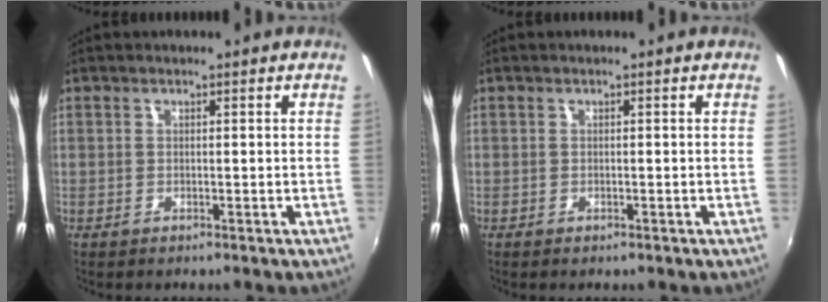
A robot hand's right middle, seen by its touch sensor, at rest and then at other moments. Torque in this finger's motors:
{"motor_torque": [0.13, -0.22, 0.05, 0.01]}